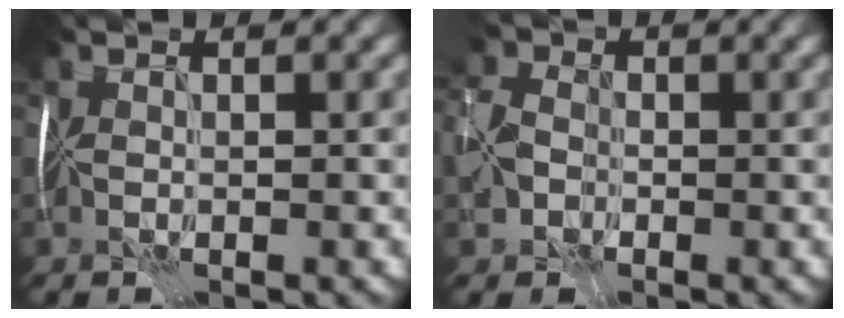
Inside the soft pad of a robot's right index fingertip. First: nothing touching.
{"total": 4.4, "force": [-1.6, 3.3, 2.4], "torque": [-0.068, -0.002, -0.037]}